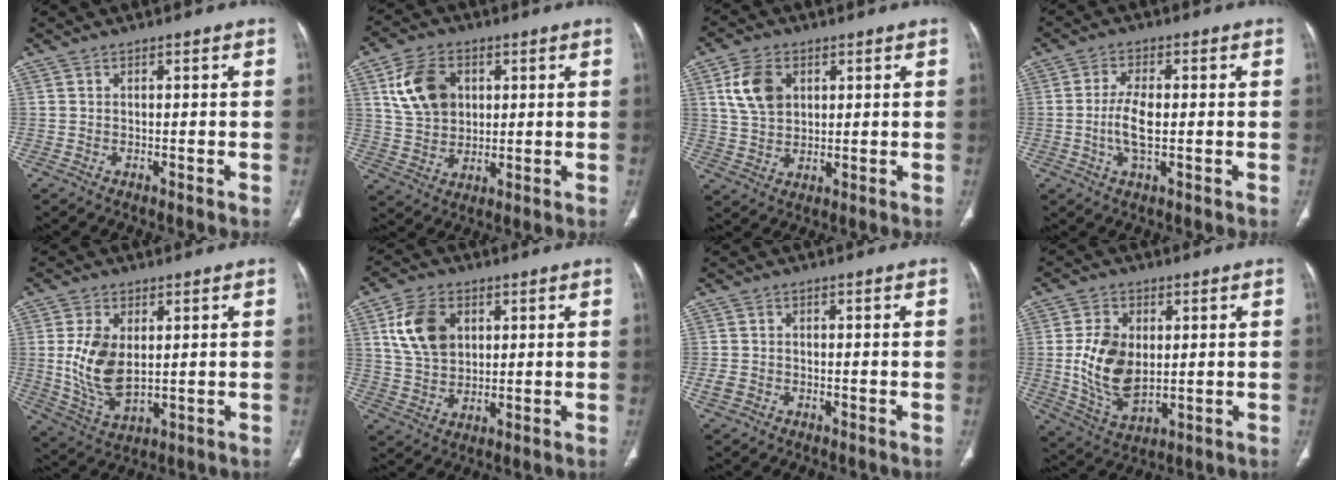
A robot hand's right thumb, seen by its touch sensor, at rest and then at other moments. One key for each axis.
{"total": 11.2, "fx": 3.5, "fy": 8.1, "fz": 6.8, "tx": -0.108, "ty": -0.004, "tz": 0.069}
{"total": 8.3, "fx": 2.9, "fy": 5.8, "fz": 5.3, "tx": -0.088, "ty": -0.008, "tz": 0.059}
{"total": 6.0, "fx": -0.5, "fy": 2.4, "fz": 5.5, "tx": -0.118, "ty": 0.000, "tz": -0.012}
{"total": 10.9, "fx": 1.3, "fy": 6.3, "fz": 8.8, "tx": -0.165, "ty": -0.015, "tz": 0.036}
{"total": 10.6, "fx": 3.5, "fy": 7.3, "fz": 6.7, "tx": -0.111, "ty": -0.008, "tz": 0.070}
{"total": 2.4, "fx": -0.9, "fy": 1.9, "fz": 1.1, "tx": -0.023, "ty": 0.006, "tz": -0.017}
{"total": 12.1, "fx": 0.8, "fy": 7.8, "fz": 9.3, "tx": -0.161, "ty": -0.013, "tz": 0.025}